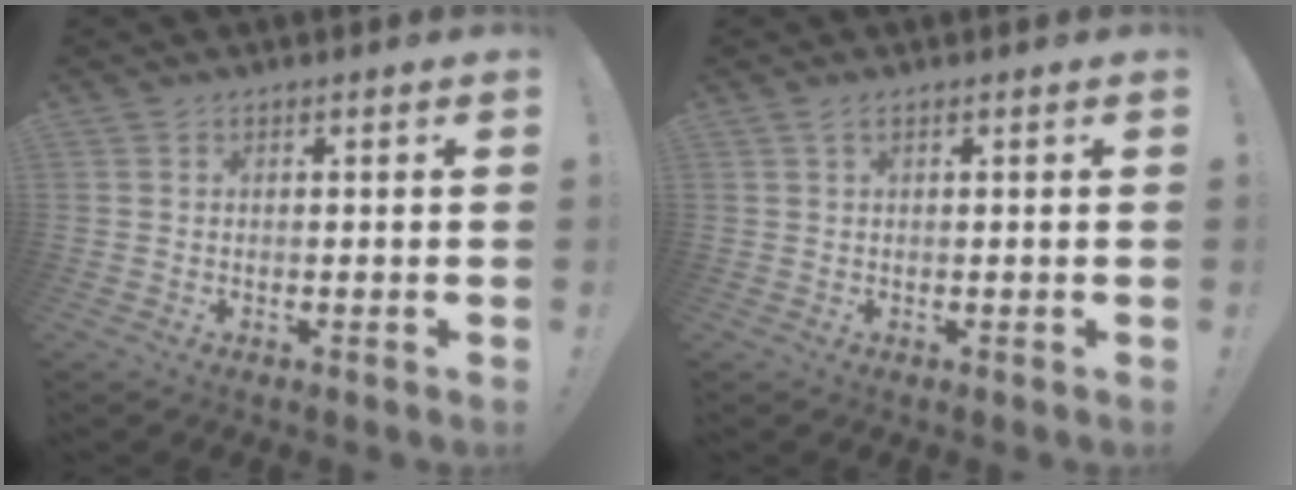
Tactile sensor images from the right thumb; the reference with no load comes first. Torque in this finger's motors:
{"motor_torque": [0.00, 0.00, 0.00, 0.00, 0.00]}